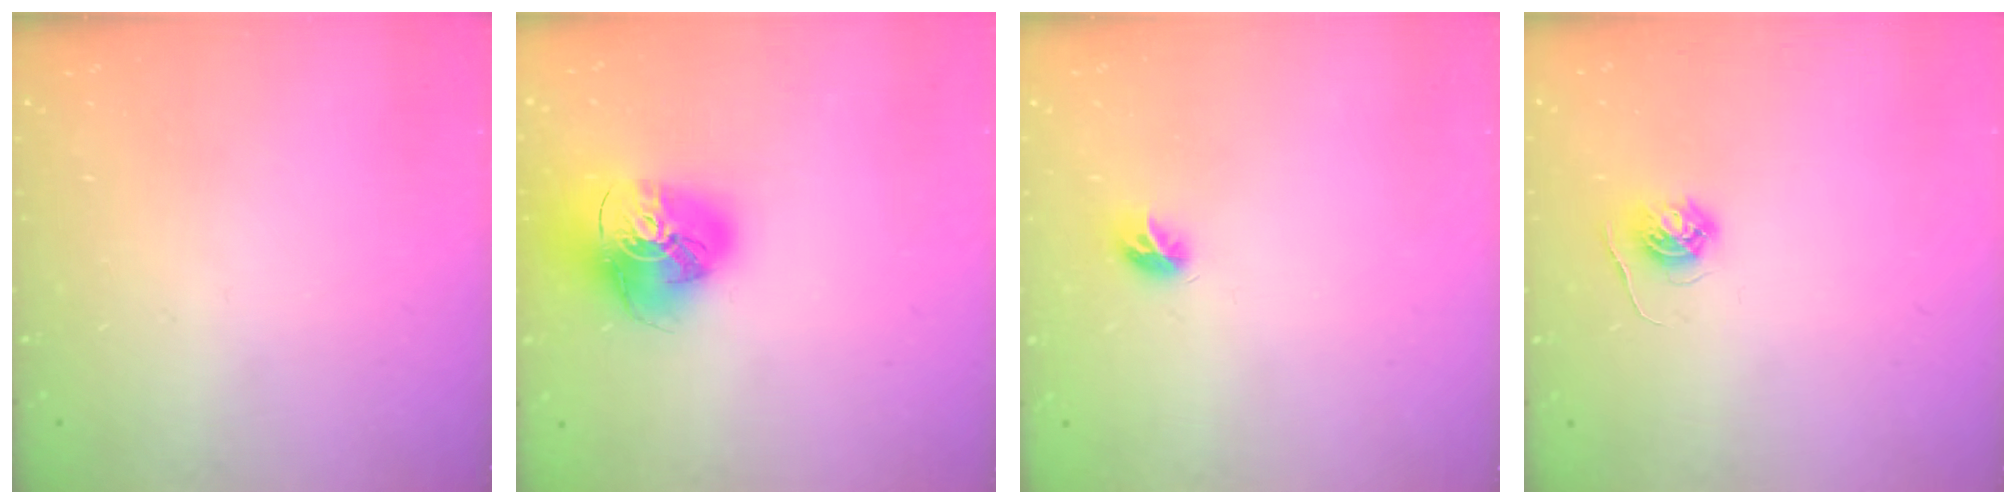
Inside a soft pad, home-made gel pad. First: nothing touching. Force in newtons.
{"total": 17.6, "press": 17.5, "slide": 1.7}
{"total": 5.8, "press": 5.8, "slide": 0.5}
{"total": 4.8, "press": 4.7, "slide": 0.5}